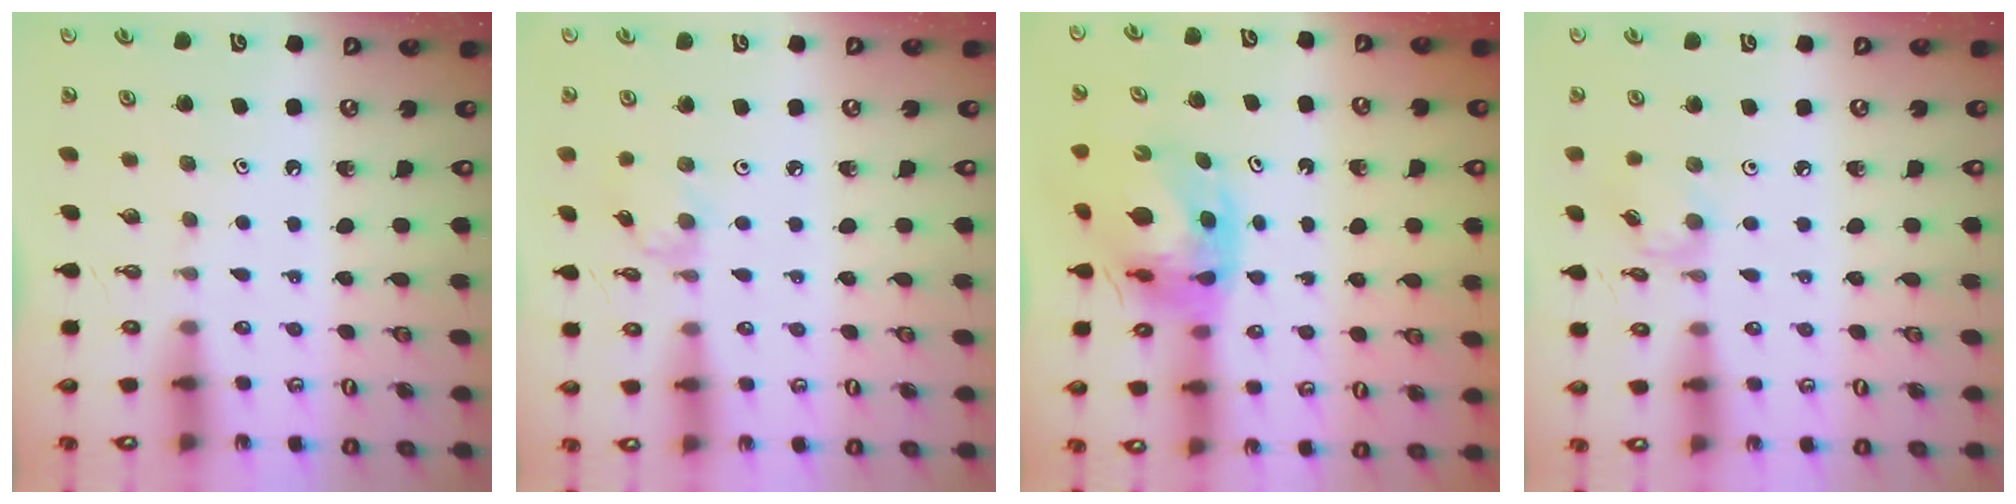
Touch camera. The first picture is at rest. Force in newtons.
{"total": 1.0, "press": 1.0, "slide": 0.2}
{"total": 9.4, "press": 9.3, "slide": 1.1}
{"total": 4.5, "press": 4.5, "slide": 0.3}